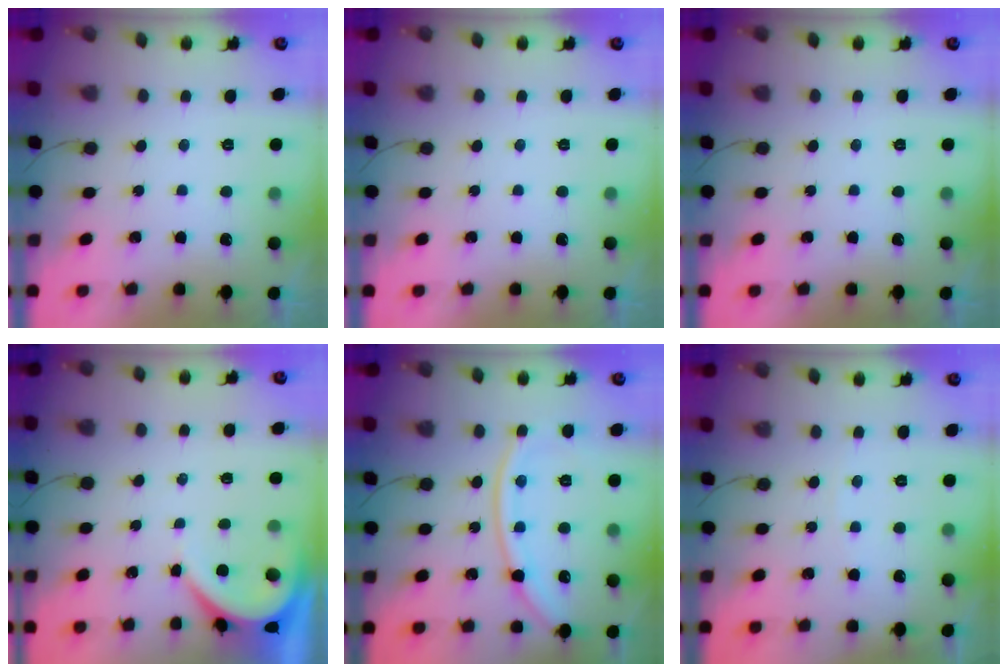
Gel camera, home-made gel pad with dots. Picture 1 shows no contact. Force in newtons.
{"total": 0.0}
{"total": 0.0}
{"total": 3.5, "press": 3.4, "slide": 0.5}
{"total": 14.2, "press": 14.1, "slide": 1.5}
{"total": 2.4, "press": 2.3, "slide": 0.3}